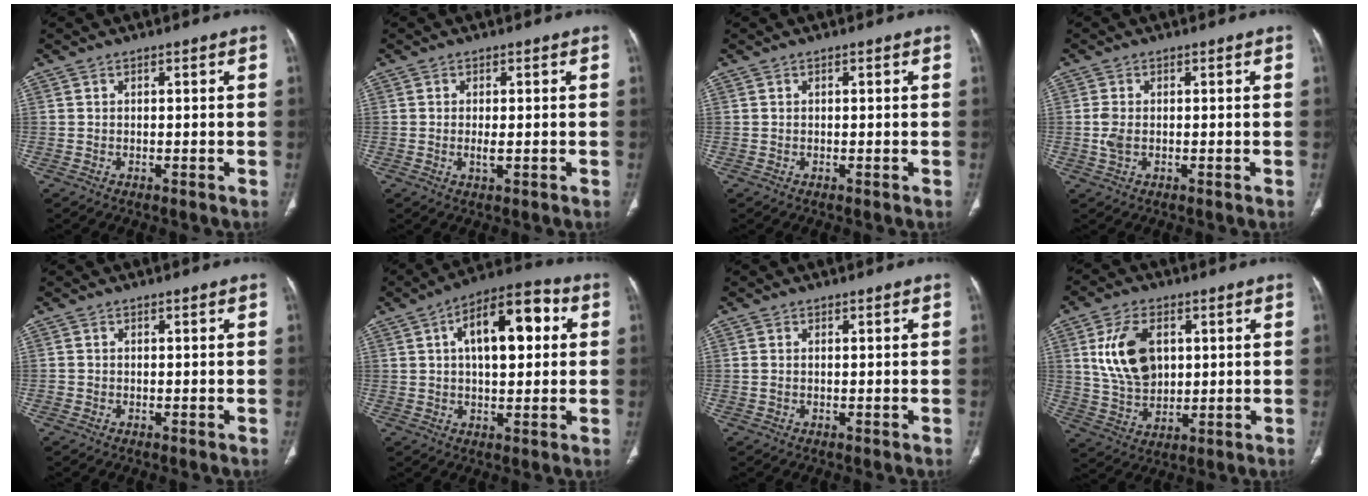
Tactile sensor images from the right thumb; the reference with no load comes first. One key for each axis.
{"total": 2.2, "fx": -0.3, "fy": 0.9, "fz": 2.0, "tx": -0.043, "ty": -0.004, "tz": -0.004}
{"total": 0.0}
{"total": 2.7, "fx": -0.3, "fy": 1.6, "fz": 2.2, "tx": -0.059, "ty": 0.002, "tz": -0.005}
{"total": 0.6, "fx": -0.1, "fy": 0.5, "fz": 0.1, "tx": 0.000, "ty": 0.004, "tz": -0.002}
{"total": 14.4, "fx": 3.3, "fy": 6.9, "fz": 12.2, "tx": -0.165, "ty": 0.020, "tz": 0.045}
{"total": 1.1, "fx": 0.1, "fy": 0.7, "fz": 0.9, "tx": -0.034, "ty": 0.010, "tz": 0.005}
{"total": 12.4, "fx": 3.2, "fy": 8.0, "fz": 8.9, "tx": -0.147, "ty": -0.011, "tz": 0.068}